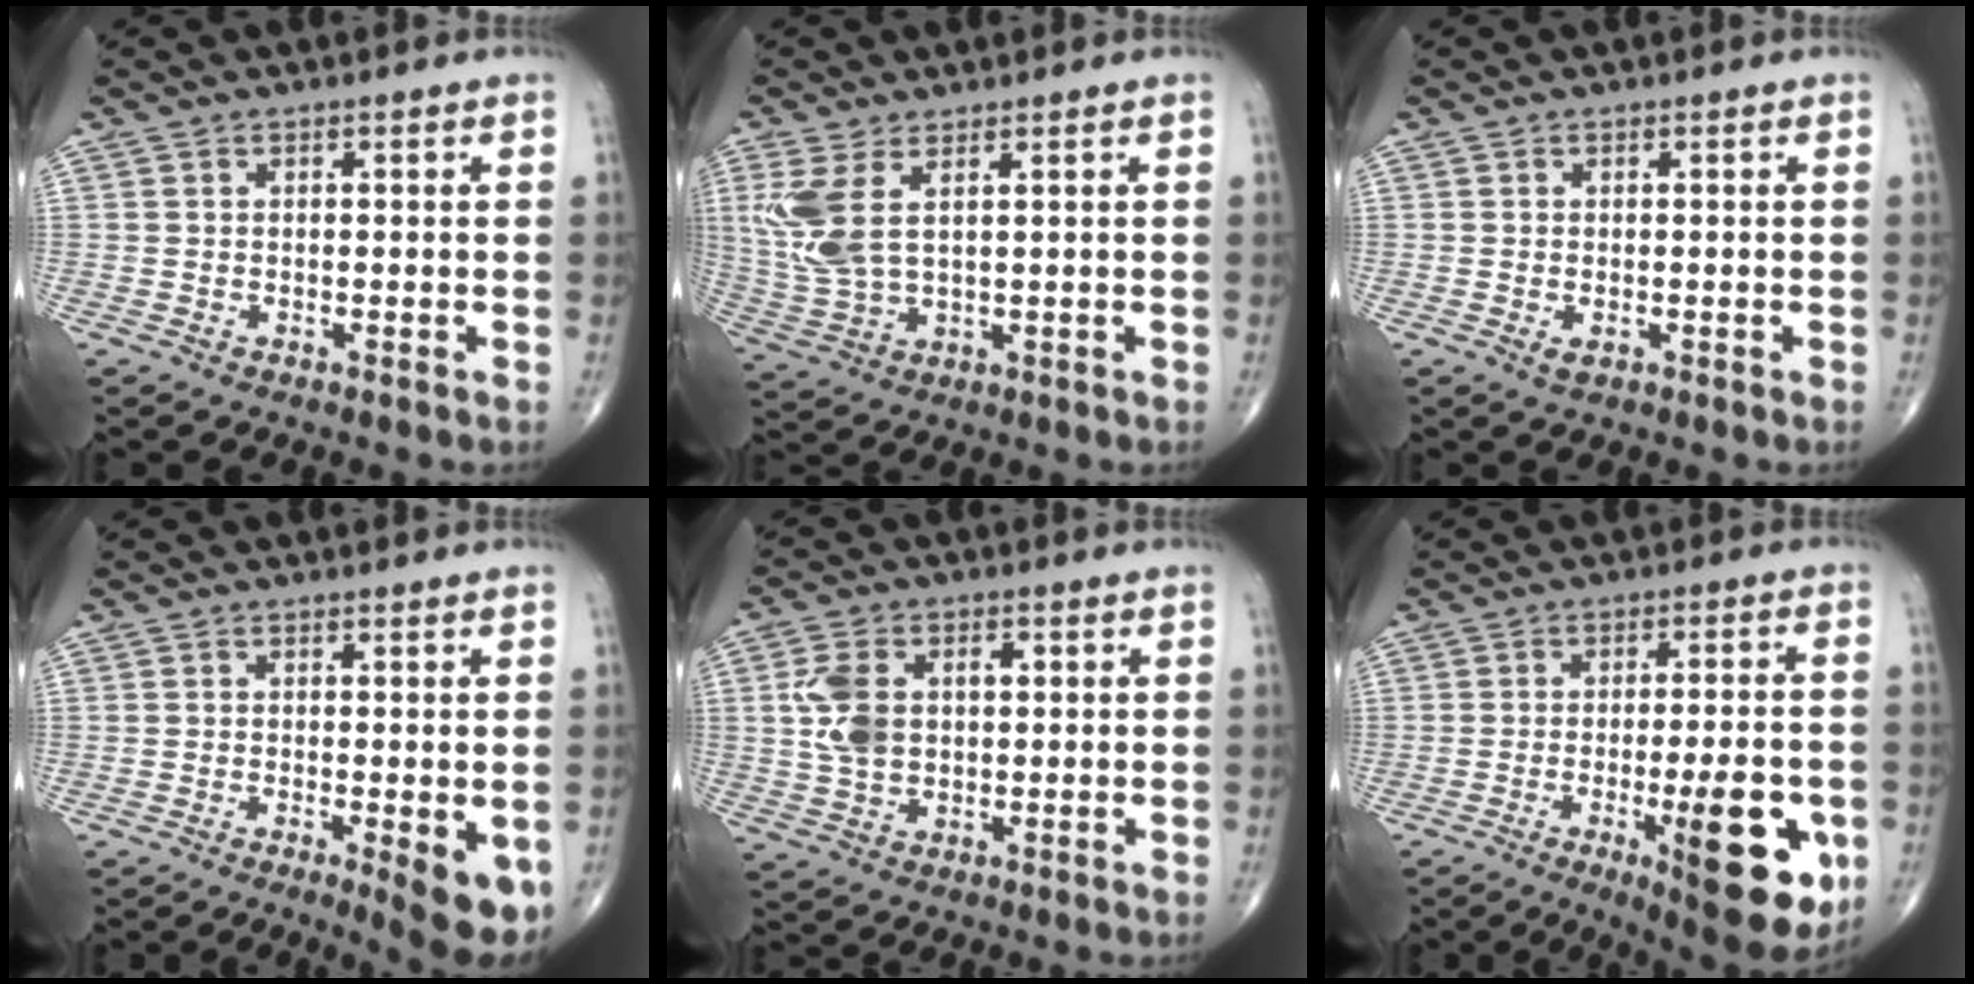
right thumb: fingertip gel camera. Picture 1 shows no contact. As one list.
[{"total": 8.7, "force": [2.8, 3.9, 7.3], "torque": [-0.179, -0.011, 0.070]}, {"total": 1.4, "force": [-0.3, 0.7, 1.1], "torque": [-0.021, -0.003, -0.004]}, {"total": 7.2, "force": [-2.0, 2.0, 6.7], "torque": [-0.086, -0.018, -0.027]}, {"total": 9.2, "force": [1.3, 6.1, 6.7], "torque": [-0.126, 0.010, 0.027]}, {"total": 16.8, "force": [-5.2, 4.9, 15.3], "torque": [-0.184, 0.004, -0.061]}]